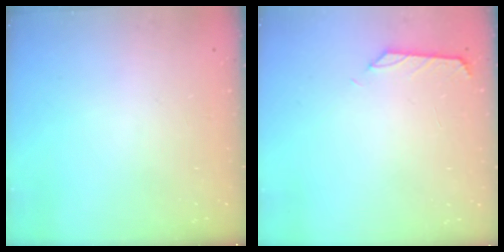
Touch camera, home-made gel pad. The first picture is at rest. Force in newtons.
{"total": 0.6, "press": 0.3, "slide": 0.5}